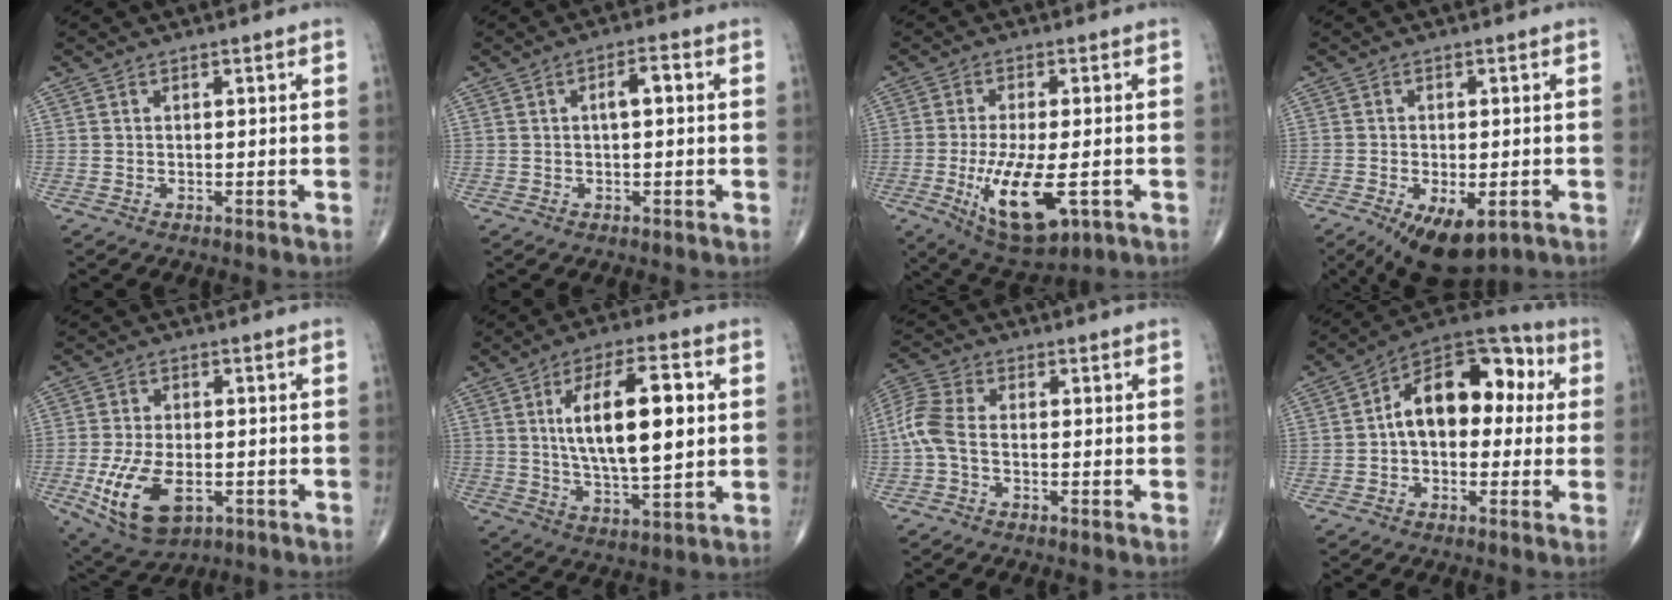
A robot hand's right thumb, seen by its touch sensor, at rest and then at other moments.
{"total": 3.0, "force": [0.3, 1.0, 2.8], "torque": [-0.045, 0.010, 0.001]}
{"total": 13.1, "force": [-3.7, 4.9, 11.6], "torque": [-0.204, -0.014, -0.047]}
{"total": 9.7, "force": [-4.8, 4.7, 7.0], "torque": [-0.111, -0.003, -0.066]}
{"total": 12.2, "force": [-3.8, 6.7, 9.5], "torque": [-0.178, 0.002, -0.052]}
{"total": 17.1, "force": [2.9, 6.4, 15.6], "torque": [-0.247, -0.001, 0.052]}
{"total": 6.3, "force": [-1.2, 3.5, 5.2], "torque": [-0.132, 0.017, -0.035]}
{"total": 15.5, "force": [1.7, 9.6, 12.1], "torque": [-0.144, 0.048, 0.010]}